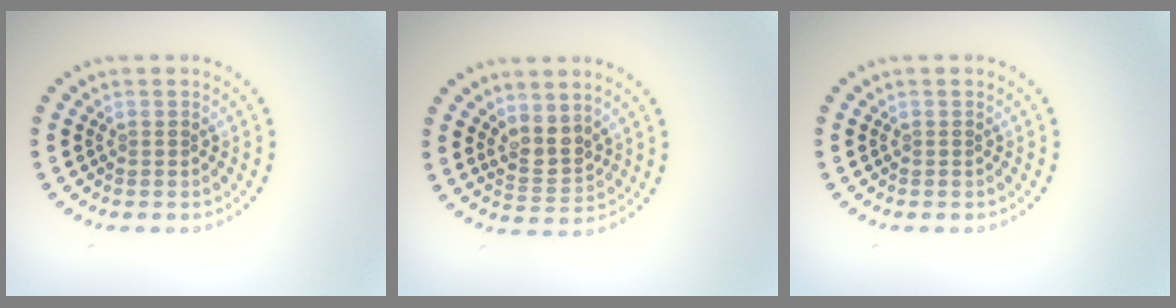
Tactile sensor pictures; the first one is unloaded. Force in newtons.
{"total": 2.5, "press": 2.1, "slide": 1.5}
{"total": 0.0}